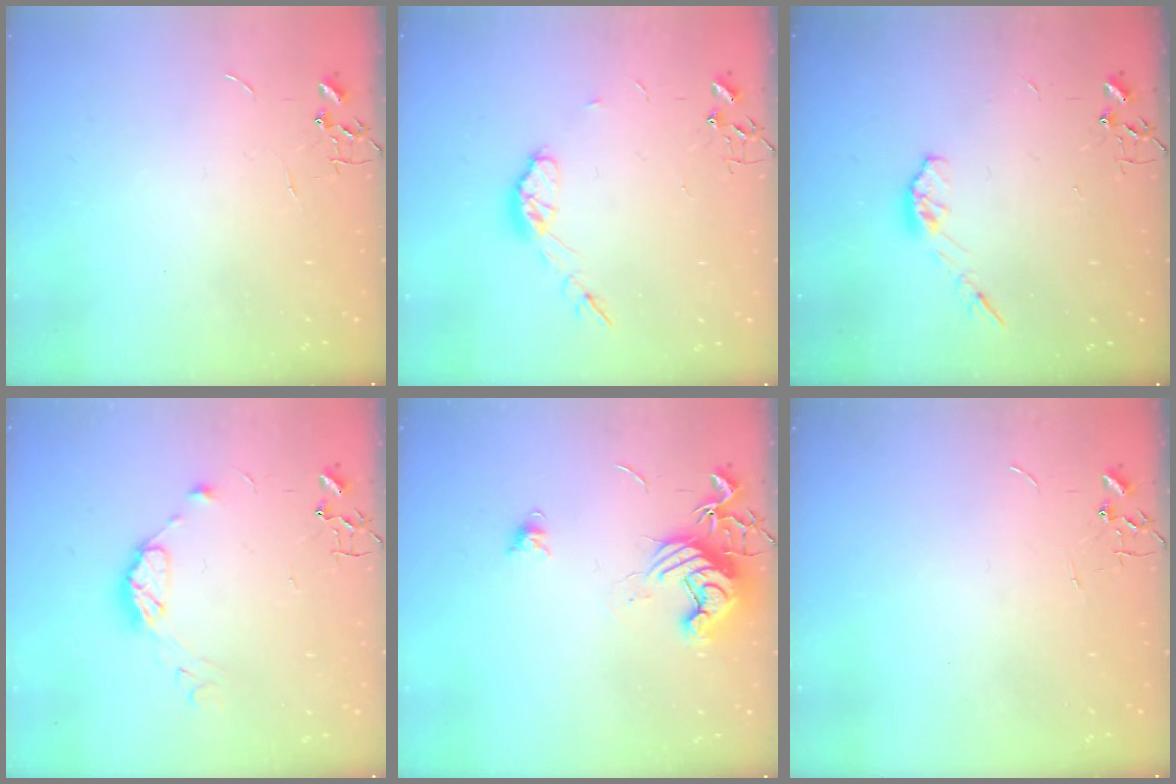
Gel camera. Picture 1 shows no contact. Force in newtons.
{"total": 8.3, "press": 8.3, "slide": 0.5}
{"total": 6.1, "press": 6.1, "slide": 0.5}
{"total": 9.4, "press": 9.4, "slide": 0.8}
{"total": 12.0, "press": 12.0, "slide": 0.7}
{"total": 0.0}